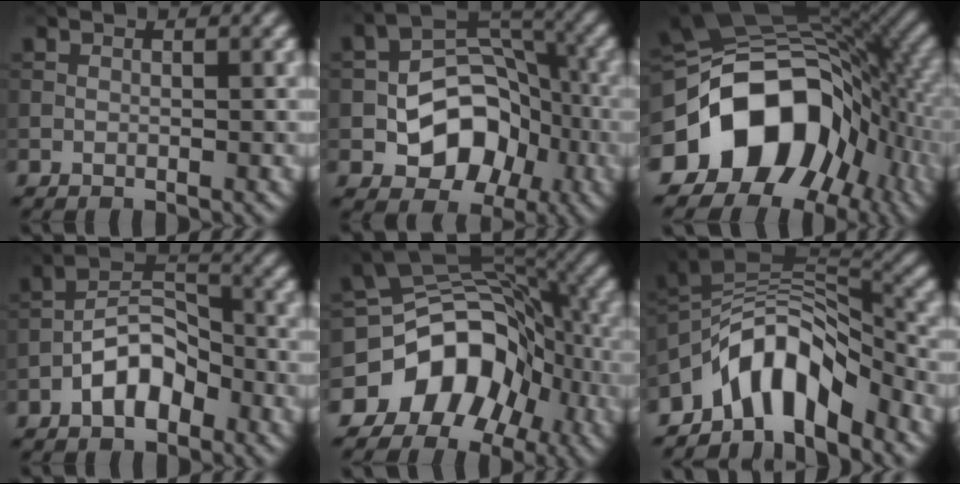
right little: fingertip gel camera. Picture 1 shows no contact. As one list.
[{"total": 8.3, "force": [-2.5, 6.0, 5.1], "torque": [-0.066, 0.004, -0.044]}, {"total": 15.1, "force": [-4.6, 11.0, 9.3], "torque": [-0.141, 0.004, -0.095]}, {"total": 5.1, "force": [-2.5, 2.7, 3.5], "torque": [-0.053, 0.017, -0.052]}, {"total": 10.2, "force": [-5.3, 7.4, 4.7], "torque": [-0.059, 0.024, -0.100]}, {"total": 8.0, "force": [-5.1, 3.8, 4.8], "torque": [-0.056, 0.005, -0.104]}]